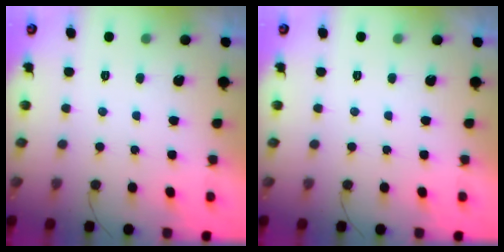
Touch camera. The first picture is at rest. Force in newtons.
{"total": 0.0}